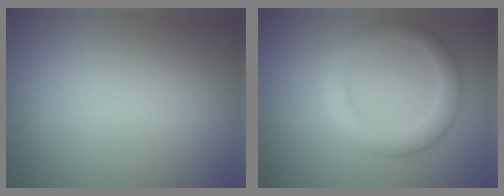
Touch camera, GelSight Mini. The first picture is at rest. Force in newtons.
{"total": 3.1, "press": 3.1, "slide": 0.1}